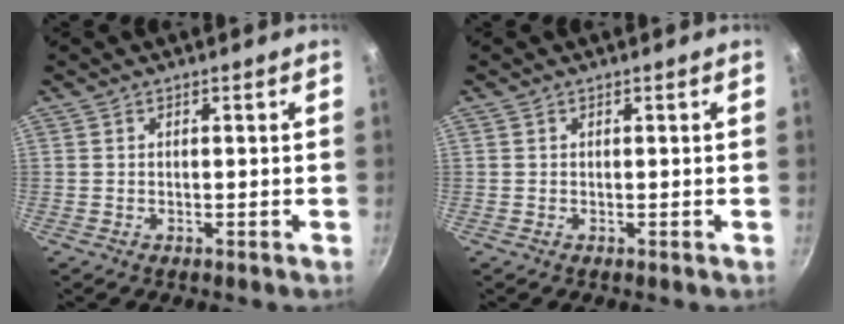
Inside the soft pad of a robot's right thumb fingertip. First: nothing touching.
{"total": 0.0}